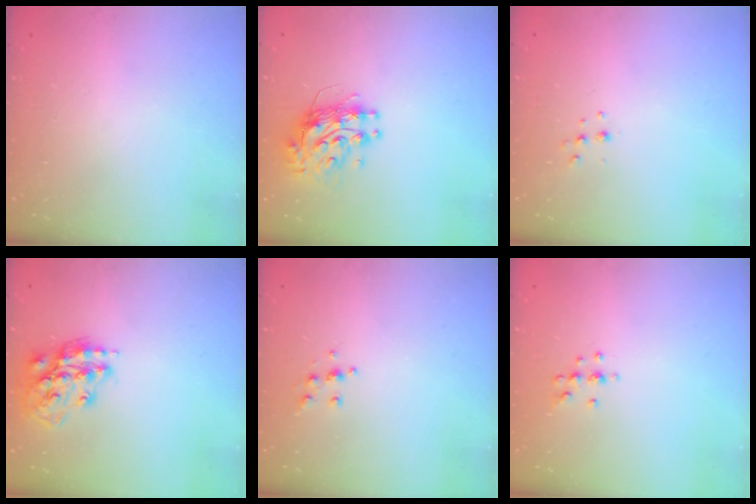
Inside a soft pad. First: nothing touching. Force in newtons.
{"total": 9.1, "press": 9.1, "slide": 0.8}
{"total": 3.8, "press": 3.7, "slide": 0.7}
{"total": 16.1, "press": 16.1, "slide": 1.5}
{"total": 5.4, "press": 5.3, "slide": 0.4}
{"total": 5.5, "press": 5.2, "slide": 1.6}